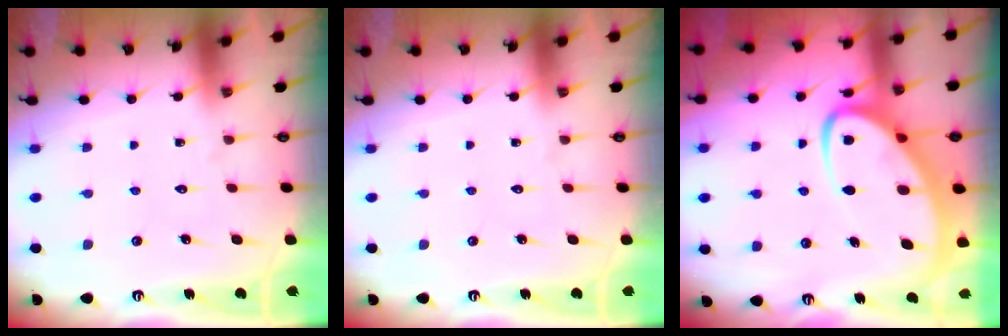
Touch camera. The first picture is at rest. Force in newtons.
{"total": 0.0}
{"total": 11.0, "press": 10.9, "slide": 1.1}